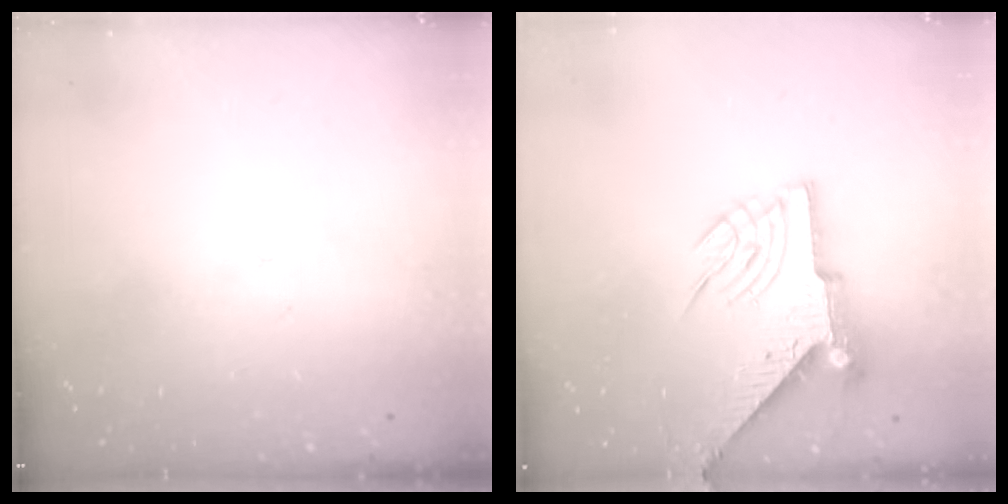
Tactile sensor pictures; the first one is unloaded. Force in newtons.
{"total": 7.8, "press": 7.7, "slide": 1.3}